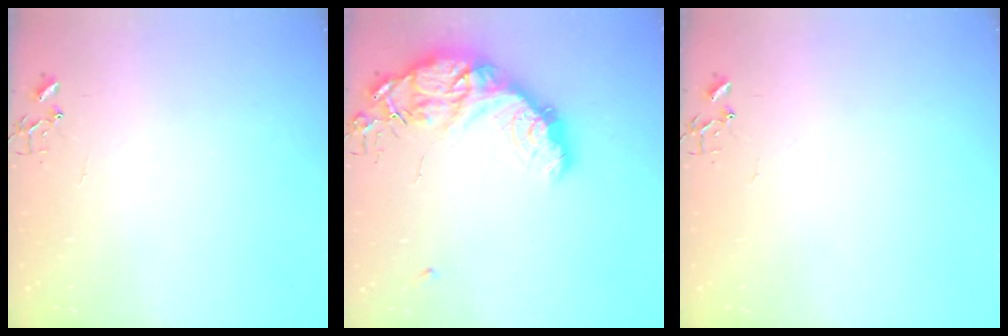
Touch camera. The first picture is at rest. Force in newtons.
{"total": 19.0, "press": 18.9, "slide": 1.7}
{"total": 0.0}